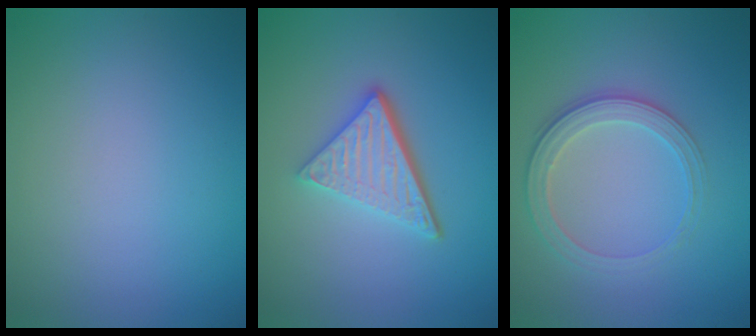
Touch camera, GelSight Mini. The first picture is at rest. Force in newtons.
{"total": 4.6, "press": 3.4, "slide": 3.1}
{"total": 2.8, "press": 2.7, "slide": 0.8}